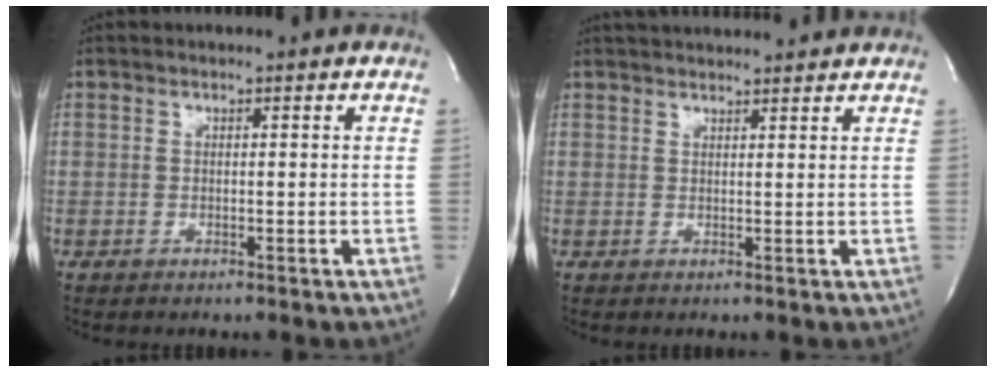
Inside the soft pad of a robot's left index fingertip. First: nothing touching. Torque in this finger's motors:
{"motor_torque": [-0.30, -0.10, 0.07, 0.04]}